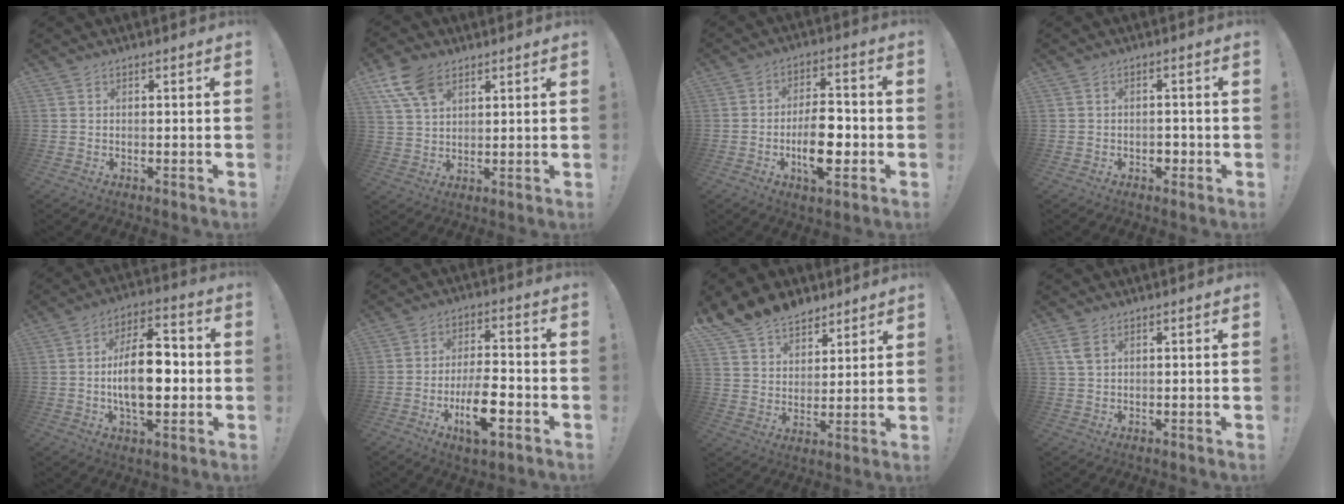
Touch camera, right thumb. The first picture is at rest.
{"total": 10.2, "force": [5.6, 5.9, 6.1], "torque": [-0.115, -0.013, 0.108]}
{"total": 12.1, "force": [-3.0, 5.8, 10.1], "torque": [-0.170, 0.008, -0.057]}
{"total": 2.5, "force": [-1.0, 2.0, 1.2], "torque": [-0.003, -0.005, -0.020]}
{"total": 15.8, "force": [-1.1, 8.0, 13.6], "torque": [-0.230, 0.004, -0.025]}
{"total": 11.9, "force": [-5.3, 6.0, 8.8], "torque": [-0.154, 0.027, -0.091]}
{"total": 11.2, "force": [9.1, 6.2, 2.1], "torque": [-0.060, -0.066, 0.181]}
{"total": 3.7, "force": [1.8, 2.0, 2.5], "torque": [-0.052, -0.001, 0.035]}